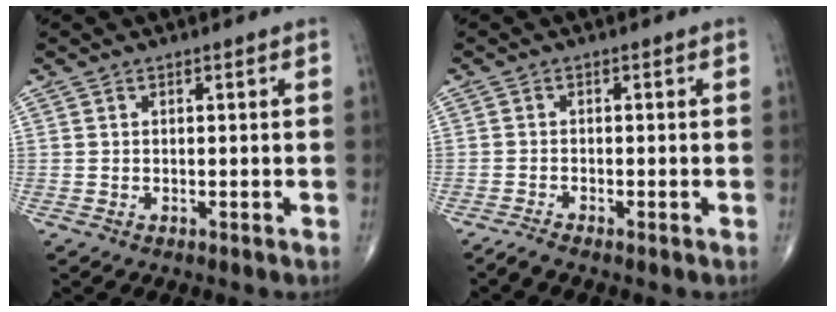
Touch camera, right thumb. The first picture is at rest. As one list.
[{"total": 1.4, "force": [-1.3, -0.2, 0.6], "torque": [-0.023, 0.001, -0.031]}]